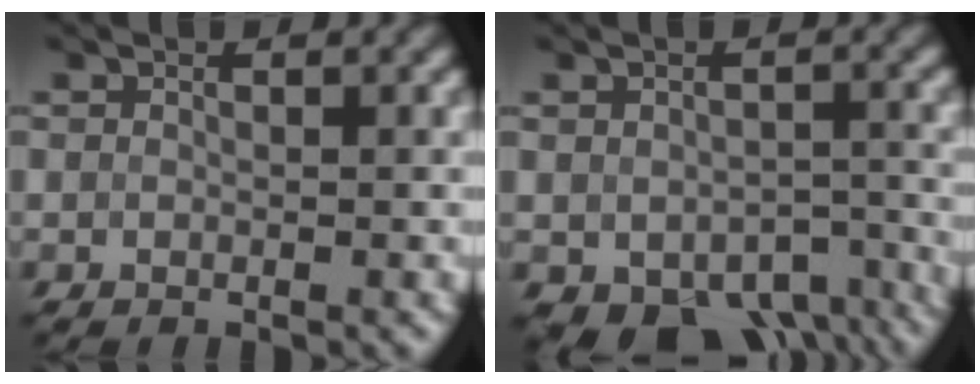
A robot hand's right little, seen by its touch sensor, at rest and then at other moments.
{"total": 8.5, "force": [-6.4, 4.8, 3.0], "torque": [-0.040, -0.017, -0.089]}